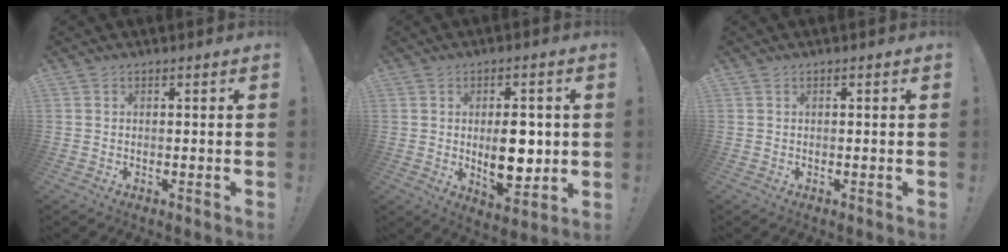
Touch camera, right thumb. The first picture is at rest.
{"total": 11.7, "force": [0.5, 6.7, 9.6], "torque": [-0.140, -0.007, 0.008]}
{"total": 0.0}